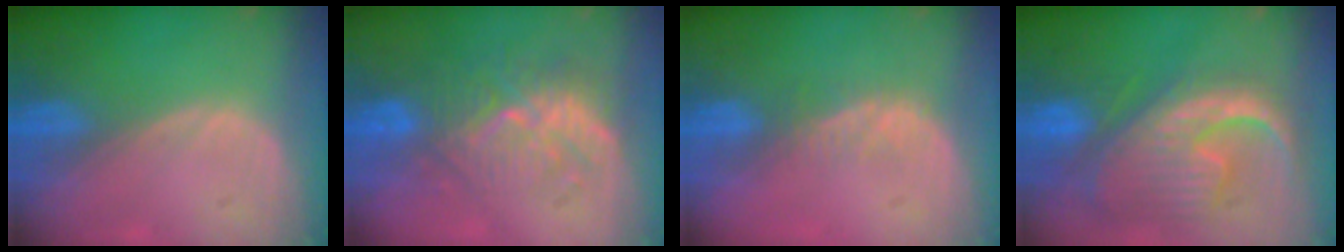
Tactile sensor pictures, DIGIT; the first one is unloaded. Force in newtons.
{"total": 9.1, "press": 8.8, "slide": 2.3}
{"total": 2.8, "press": 2.3, "slide": 1.7}
{"total": 13.0, "press": 11.2, "slide": 6.6}